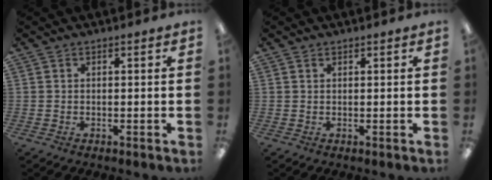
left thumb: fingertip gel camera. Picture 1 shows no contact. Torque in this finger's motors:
{"motor_torque": [-0.11, -0.04, -0.31, 0.13, -0.01]}